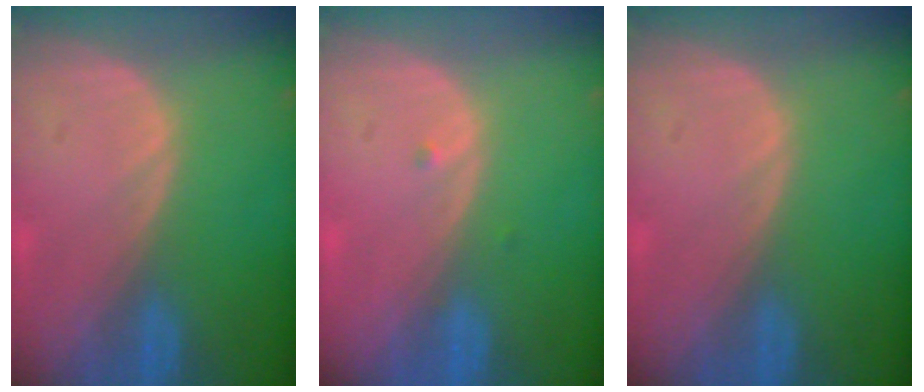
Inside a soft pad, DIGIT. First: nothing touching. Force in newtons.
{"total": 0.6, "press": 0.5, "slide": 0.3}
{"total": 0.0}